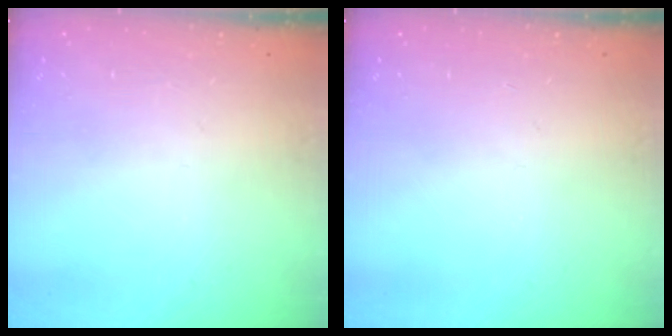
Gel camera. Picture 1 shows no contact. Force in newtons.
{"total": 0.0}